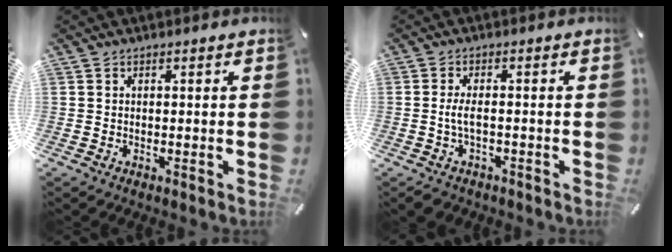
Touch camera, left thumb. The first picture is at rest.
{"total": 4.1, "force": [-1.2, 2.0, 3.4], "torque": [-0.079, 0.003, -0.026]}